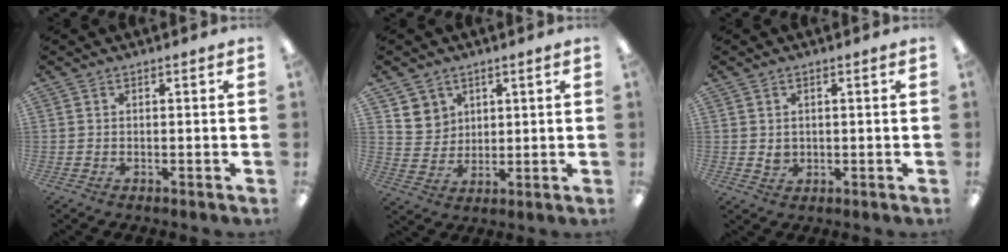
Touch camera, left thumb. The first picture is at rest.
{"total": 6.2, "force": [3.8, 4.9, -0.3], "torque": [0.001, -0.021, 0.071]}
{"total": 1.9, "force": [0.7, 1.6, 0.8], "torque": [-0.002, -0.004, 0.009]}